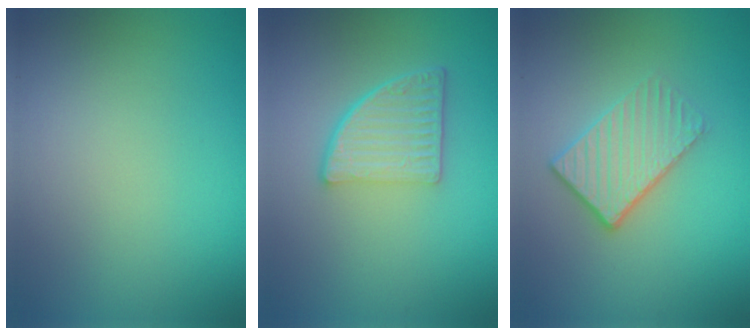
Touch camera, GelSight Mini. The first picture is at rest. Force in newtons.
{"total": 4.8, "press": 3.4, "slide": 3.5}
{"total": 3.2, "press": 2.9, "slide": 1.4}